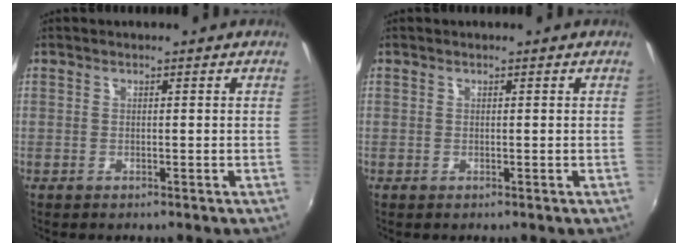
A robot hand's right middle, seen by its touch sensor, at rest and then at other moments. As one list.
[{"total": 0.0}]